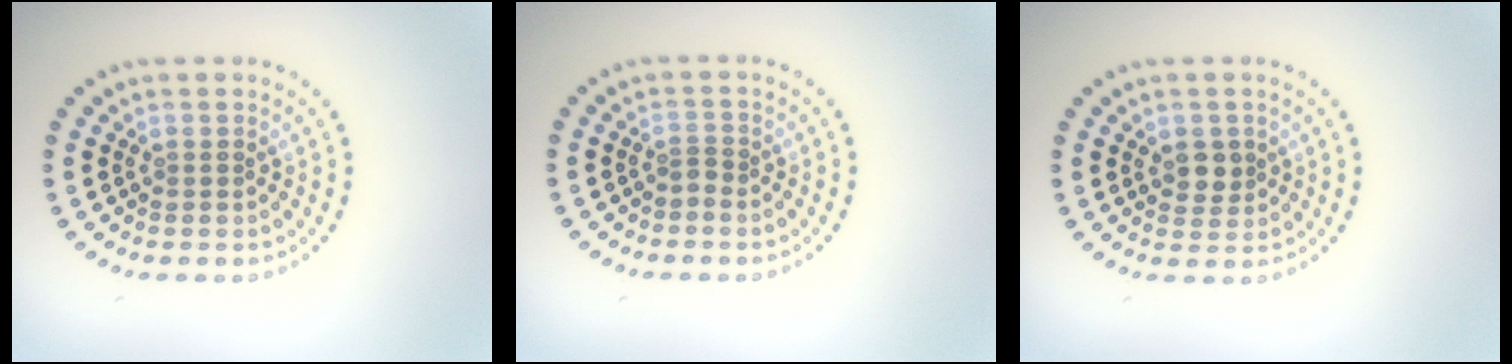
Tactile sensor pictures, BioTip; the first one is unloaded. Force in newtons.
{"total": 0.7, "press": 0.3, "slide": 0.7}
{"total": 1.9, "press": 1.7, "slide": 0.7}